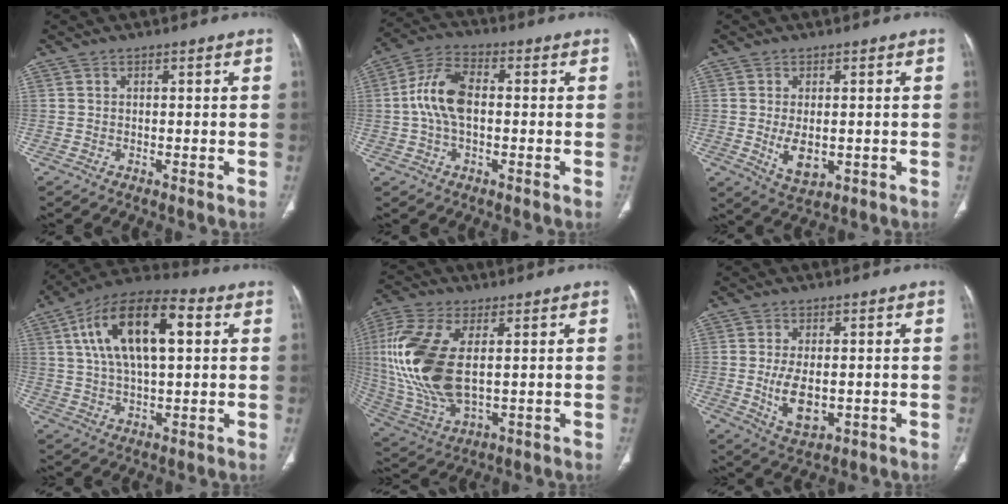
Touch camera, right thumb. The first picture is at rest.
{"total": 9.6, "force": [0.0, 5.3, 8.0], "torque": [-0.167, 0.026, -0.007]}
{"total": 5.7, "force": [-0.7, 3.2, 4.7], "torque": [-0.077, -0.013, -0.001]}
{"total": 18.7, "force": [5.0, 8.4, 15.9], "torque": [-0.271, 0.018, 0.080]}
{"total": 19.9, "force": [2.2, 10.3, 16.9], "torque": [-0.387, -0.013, 0.051]}
{"total": 7.6, "force": [-0.8, 4.1, 6.3], "torque": [-0.110, -0.013, -0.001]}